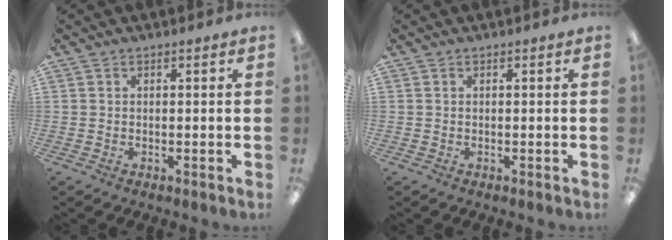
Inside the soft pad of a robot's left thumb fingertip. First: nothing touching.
{"total": 0.0}